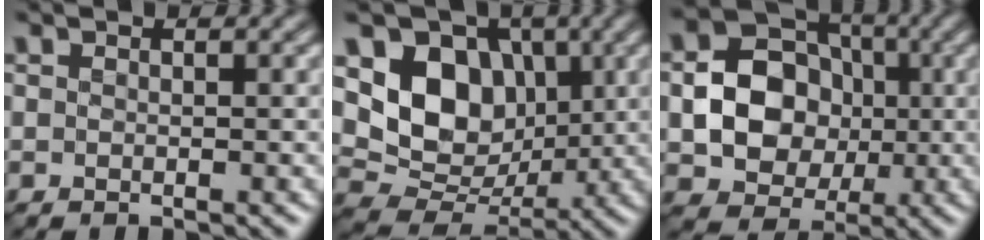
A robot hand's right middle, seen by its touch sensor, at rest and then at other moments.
{"total": 7.8, "force": [1.8, 6.2, 4.4], "torque": [-0.078, -0.014, 0.027]}
{"total": 7.2, "force": [-0.6, 5.9, 4.1], "torque": [-0.053, 0.006, -0.021]}